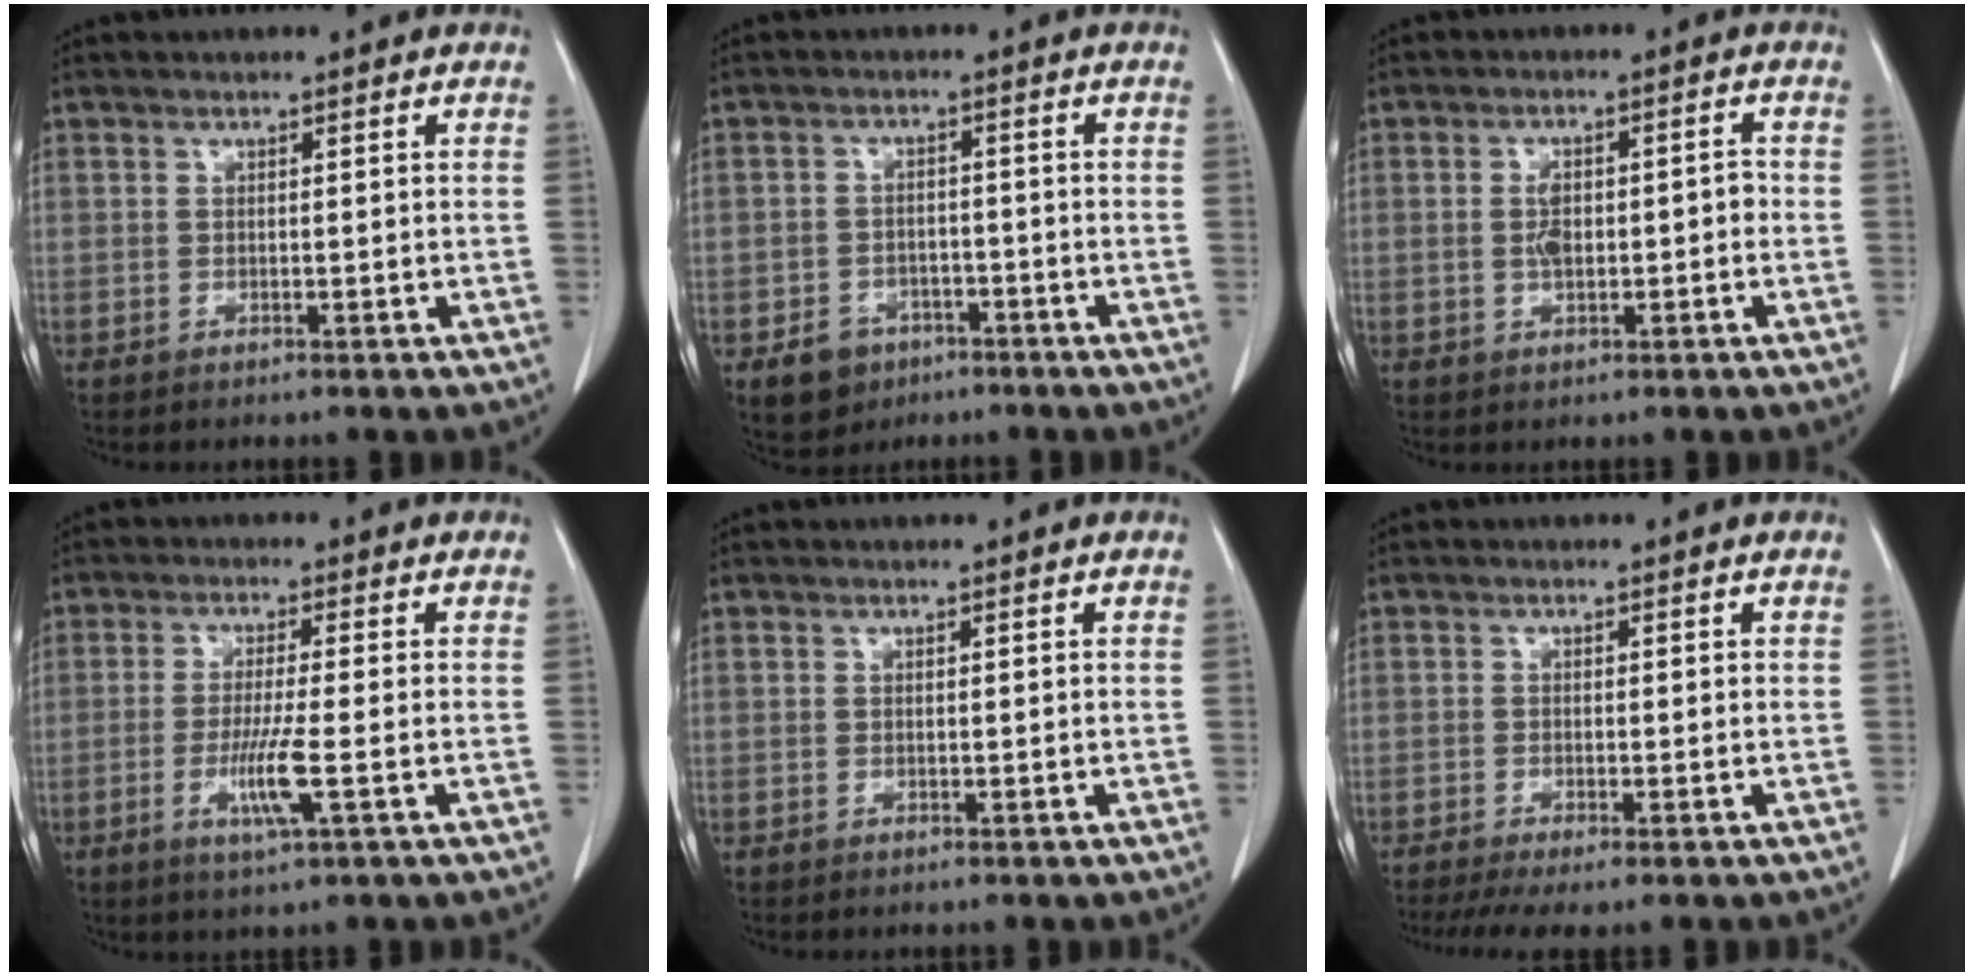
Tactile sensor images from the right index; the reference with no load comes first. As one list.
[{"total": 5.3, "force": [-2.9, 4.2, 1.4], "torque": [-0.020, 0.008, -0.038]}, {"total": 4.4, "force": [-0.6, 2.1, 3.8], "torque": [-0.071, 0.013, -0.009]}, {"total": 5.9, "force": [-1.8, -0.4, 5.6], "torque": [-0.111, -0.015, -0.035]}, {"total": 0.0}, {"total": 5.3, "force": [-3.8, 0.8, 3.6], "torque": [-0.057, -0.013, -0.064]}]